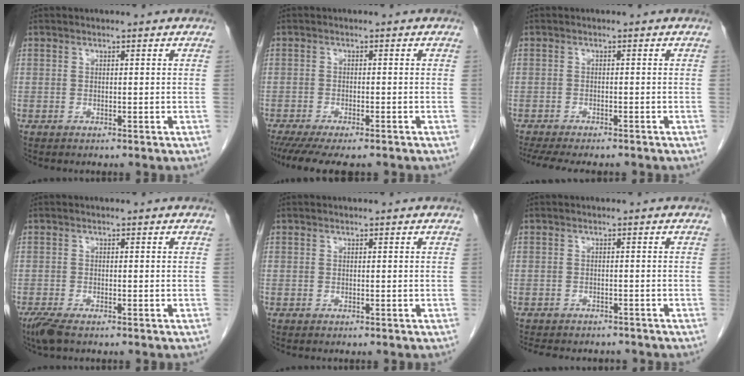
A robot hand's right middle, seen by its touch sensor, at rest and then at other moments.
{"total": 10.5, "force": [-8.6, 2.3, 5.5], "torque": [-0.083, -0.014, -0.126]}
{"total": 10.8, "force": [-9.3, 2.6, 4.9], "torque": [-0.080, -0.011, -0.128]}
{"total": 3.0, "force": [-2.2, 0.6, 2.0], "torque": [-0.046, -0.010, -0.042]}
{"total": 0.0}
{"total": 9.1, "force": [-7.9, 3.2, 2.9], "torque": [-0.052, 0.001, -0.098]}